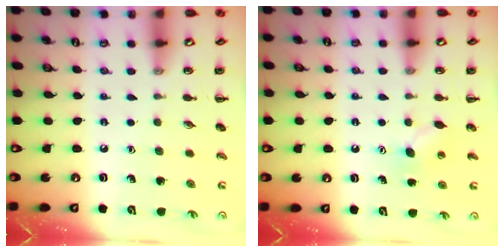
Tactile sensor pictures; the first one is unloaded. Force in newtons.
{"total": 3.7, "press": 3.6, "slide": 1.0}